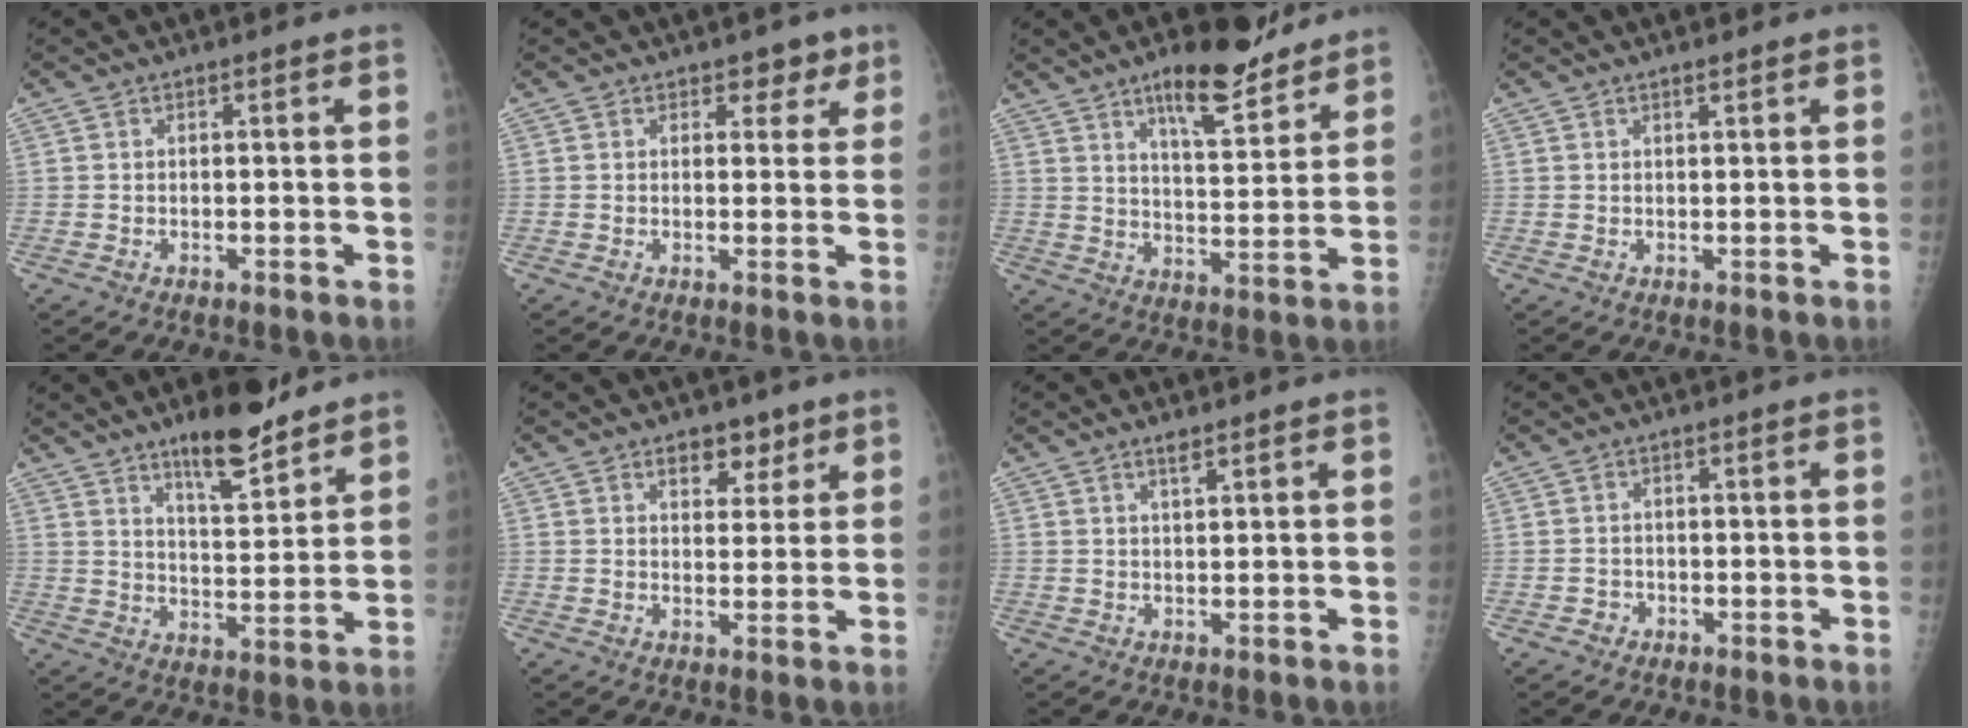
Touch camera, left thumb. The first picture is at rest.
{"total": 3.3, "force": [2.1, 2.2, 1.2], "torque": [0.015, -0.009, 0.024]}
{"total": 12.8, "force": [9.2, 3.9, 8.0], "torque": [-0.098, -0.059, 0.148]}
{"total": 0.9, "force": [0.7, 0.1, 0.6], "torque": [-0.005, -0.004, 0.014]}
{"total": 11.6, "force": [8.6, 3.2, 7.1], "torque": [-0.091, -0.062, 0.143]}
{"total": 5.3, "force": [3.3, 3.2, 2.5], "torque": [-0.006, -0.018, 0.049]}
{"total": 2.1, "force": [1.5, 0.5, 1.4], "torque": [-0.020, -0.009, 0.028]}
{"total": 1.3, "force": [-0.7, 1.1, 0.1], "torque": [0.010, 0.007, -0.014]}